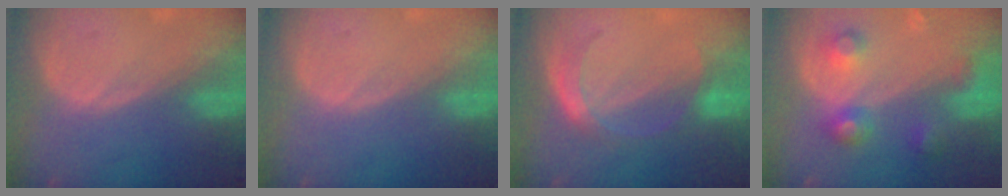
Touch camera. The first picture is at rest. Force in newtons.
{"total": 0.0}
{"total": 4.5, "press": 4.4, "slide": 0.9}
{"total": 6.1, "press": 6.0, "slide": 0.3}